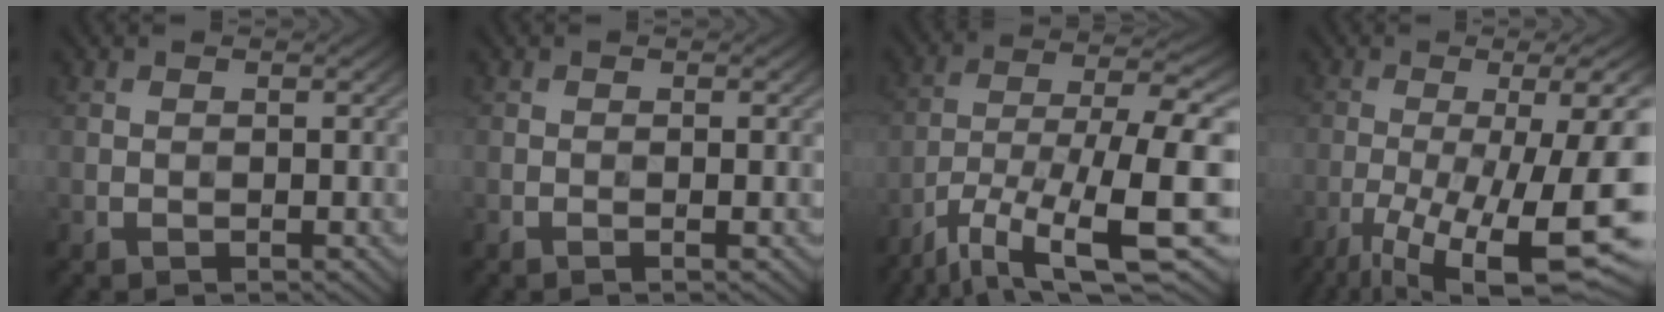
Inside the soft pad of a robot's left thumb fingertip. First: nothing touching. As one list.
[{"total": 0.8, "force": [-0.2, 0.0, 0.8], "torque": [-0.014, 0.000, -0.007]}, {"total": 15.8, "force": [-8.1, 4.9, 12.7], "torque": [-0.230, -0.019, -0.144]}, {"total": 17.5, "force": [-7.5, 4.1, 15.3], "torque": [-0.213, -0.004, -0.115]}]